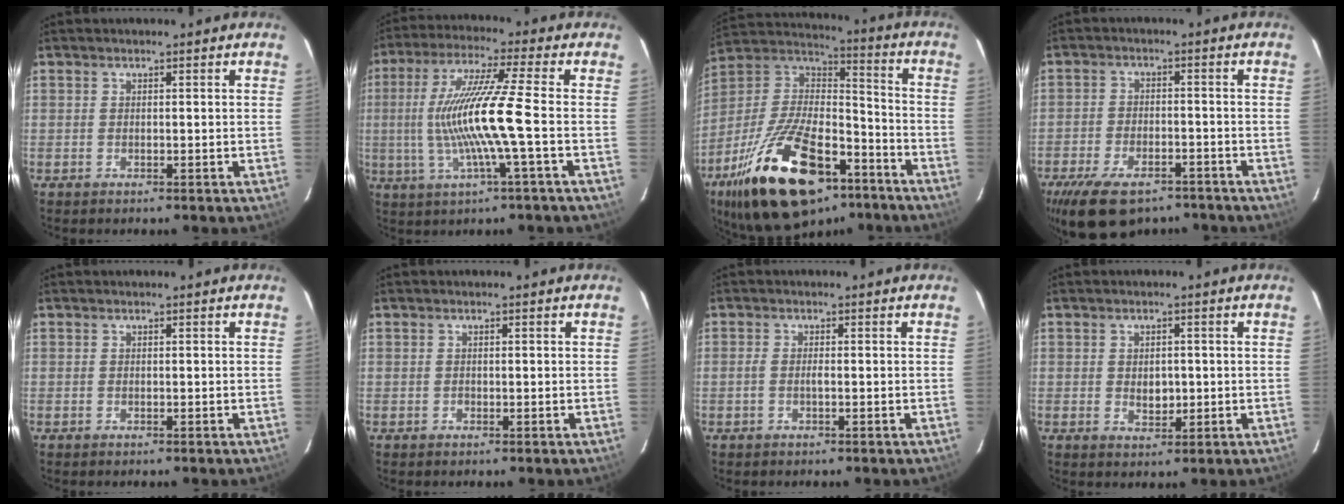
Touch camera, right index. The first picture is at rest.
{"total": 12.2, "force": [-2.1, -1.7, 11.9], "torque": [-0.229, -0.006, -0.033]}
{"total": 27.9, "force": [-16.9, 12.6, 18.3], "torque": [-0.354, -0.007, -0.269]}
{"total": 14.4, "force": [-10.7, 6.6, 7.0], "torque": [-0.163, -0.021, -0.171]}
{"total": 0.0}
{"total": 1.1, "force": [-0.3, -0.1, -1.1], "torque": [0.021, 0.000, -0.006]}
{"total": 1.3, "force": [-0.5, 0.1, 1.2], "torque": [-0.026, 0.001, -0.010]}
{"total": 3.4, "force": [-0.2, 2.5, 2.4], "torque": [-0.038, 0.000, 0.000]}